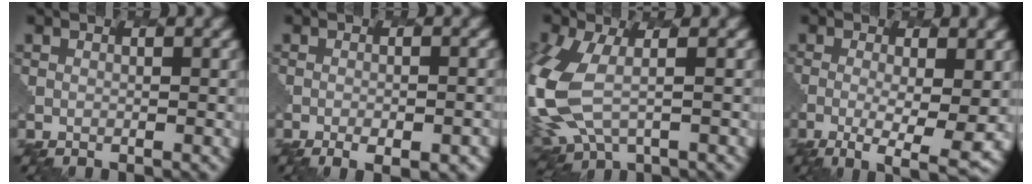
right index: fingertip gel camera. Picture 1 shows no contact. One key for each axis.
{"total": 4.5, "fx": -2.3, "fy": 1.7, "fz": 3.5, "tx": -0.042, "ty": 0.005, "tz": -0.019}
{"total": 8.3, "fx": -0.4, "fy": 4.9, "fz": 6.7, "tx": -0.182, "ty": -0.026, "tz": -0.006}
{"total": 6.0, "fx": -1.7, "fy": 1.5, "fz": 5.6, "tx": -0.091, "ty": -0.013, "tz": -0.023}